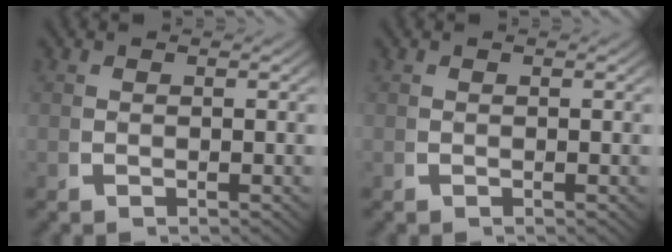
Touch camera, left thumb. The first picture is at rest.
{"total": 0.0}